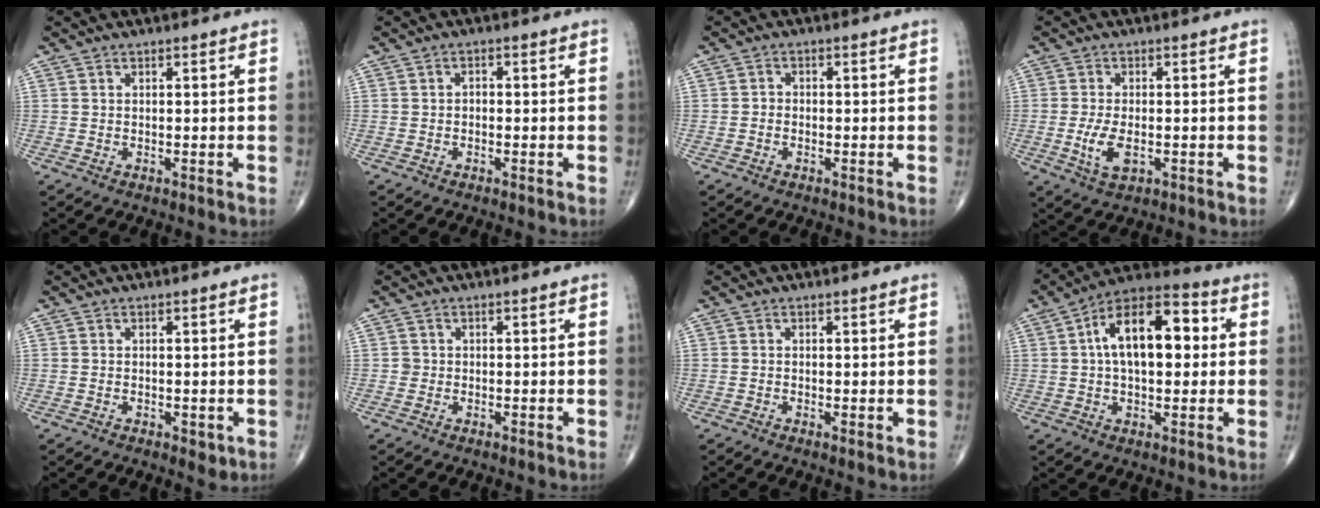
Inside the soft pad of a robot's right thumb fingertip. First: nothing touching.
{"total": 1.0, "force": [-0.3, 0.7, 0.6], "torque": [-0.001, 0.005, -0.009]}
{"total": 1.3, "force": [-0.6, 1.1, 0.4], "torque": [0.001, 0.005, -0.015]}
{"total": 5.4, "force": [-1.2, 2.7, 4.5], "torque": [-0.093, -0.007, -0.019]}
{"total": 2.1, "force": [-0.5, 1.2, 1.6], "torque": [-0.016, -0.003, -0.004]}
{"total": 1.0, "force": [-0.1, 1.0, 0.1], "torque": [0.004, 0.004, -0.003]}
{"total": 0.8, "force": [-0.1, 0.2, 0.7], "torque": [-0.015, -0.004, -0.005]}
{"total": 16.1, "force": [2.4, 8.5, 13.5], "torque": [-0.201, 0.032, 0.030]}